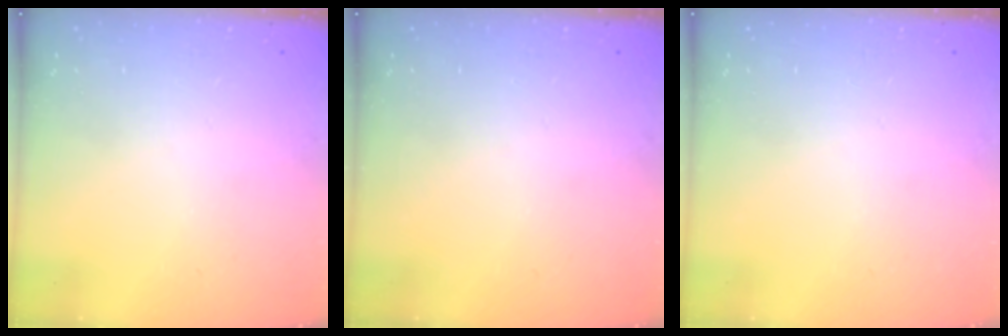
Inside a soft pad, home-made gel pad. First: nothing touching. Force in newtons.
{"total": 0.0}
{"total": 0.0}